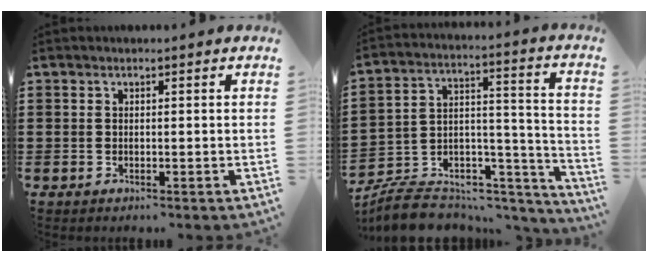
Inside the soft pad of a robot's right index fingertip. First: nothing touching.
{"total": 7.1, "force": [-6.1, 3.2, 1.8], "torque": [-0.038, 0.007, -0.114]}